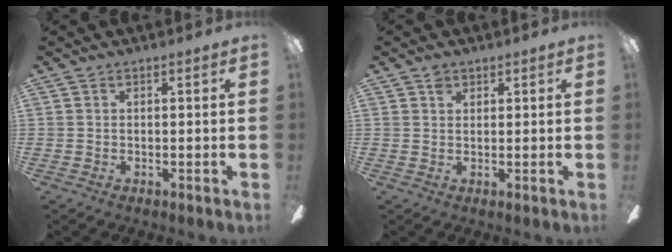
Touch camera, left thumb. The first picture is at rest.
{"total": 1.9, "force": [1.3, 1.2, 0.7], "torque": [-0.016, 0.000, 0.025]}